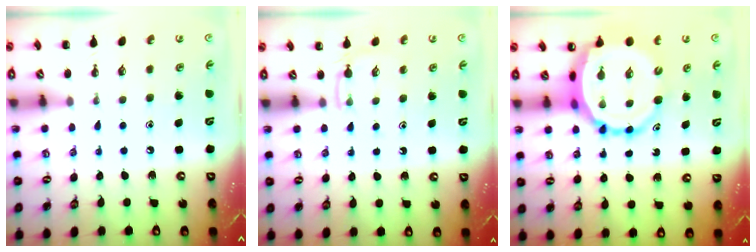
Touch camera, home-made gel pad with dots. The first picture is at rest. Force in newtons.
{"total": 3.3, "press": 3.1, "slide": 1.1}
{"total": 11.0, "press": 10.4, "slide": 3.6}